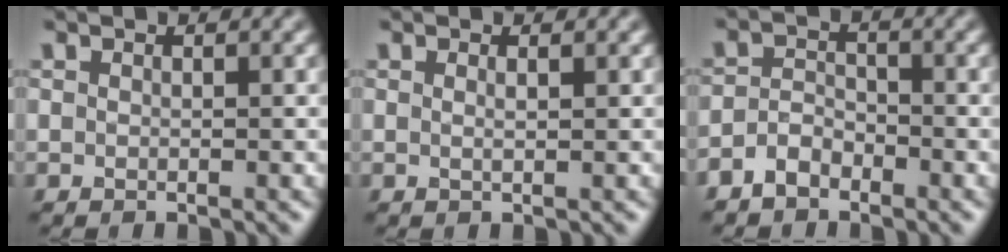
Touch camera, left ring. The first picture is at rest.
{"total": 1.0, "force": [0.4, 0.3, 0.9], "torque": [-0.009, 0.000, 0.001]}
{"total": 2.3, "force": [-1.7, 1.3, 1.0], "torque": [-0.018, 0.007, -0.037]}